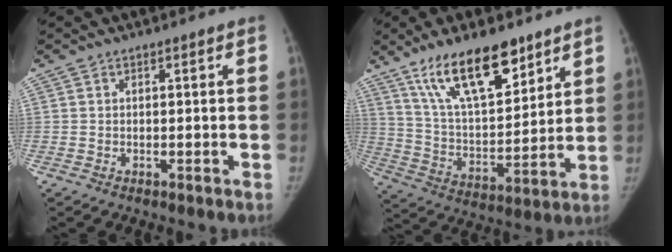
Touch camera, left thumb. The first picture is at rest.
{"total": 17.7, "force": [11.7, 6.7, 11.4], "torque": [-0.161, -0.059, 0.217]}